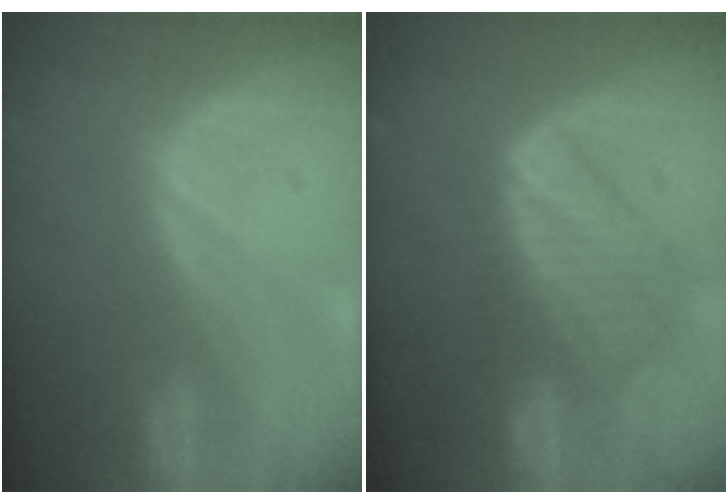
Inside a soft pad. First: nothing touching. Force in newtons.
{"total": 8.8, "press": 7.7, "slide": 4.2}